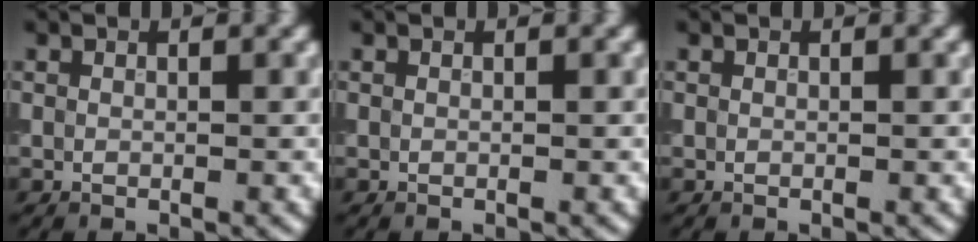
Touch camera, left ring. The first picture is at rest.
{"total": 0.0}
{"total": 0.0}